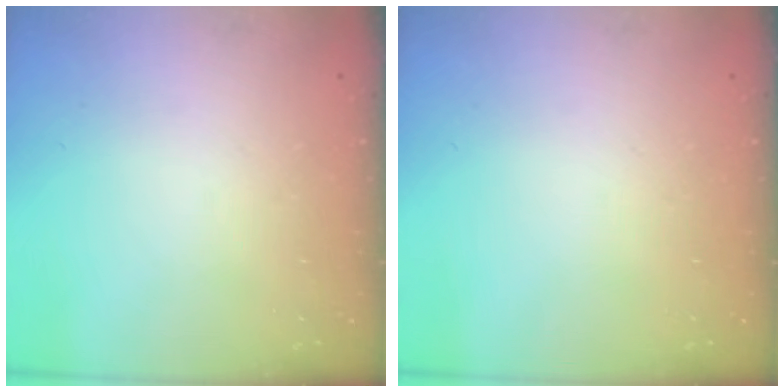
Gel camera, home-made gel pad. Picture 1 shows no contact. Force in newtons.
{"total": 0.0}